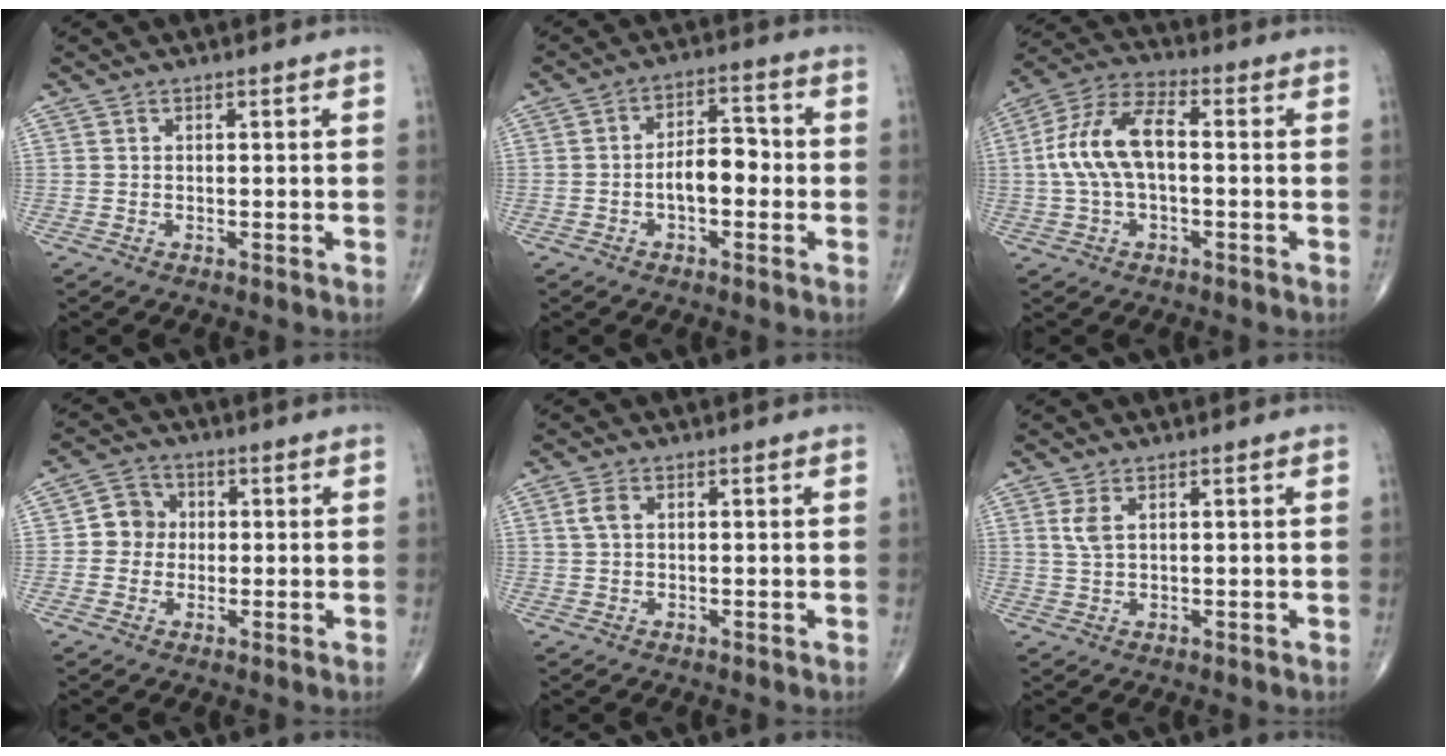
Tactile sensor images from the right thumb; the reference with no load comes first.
{"total": 6.9, "force": [-1.4, 3.7, 5.7], "torque": [-0.079, 0.024, -0.030]}
{"total": 12.1, "force": [0.0, 6.1, 10.4], "torque": [-0.218, 0.038, -0.006]}
{"total": 5.0, "force": [0.0, 4.7, 1.7], "torque": [-0.001, 0.009, -0.009]}
{"total": 2.1, "force": [0.6, 1.2, 1.6], "torque": [-0.041, 0.009, 0.012]}
{"total": 2.5, "force": [1.0, 1.0, 2.1], "torque": [-0.049, 0.001, 0.028]}